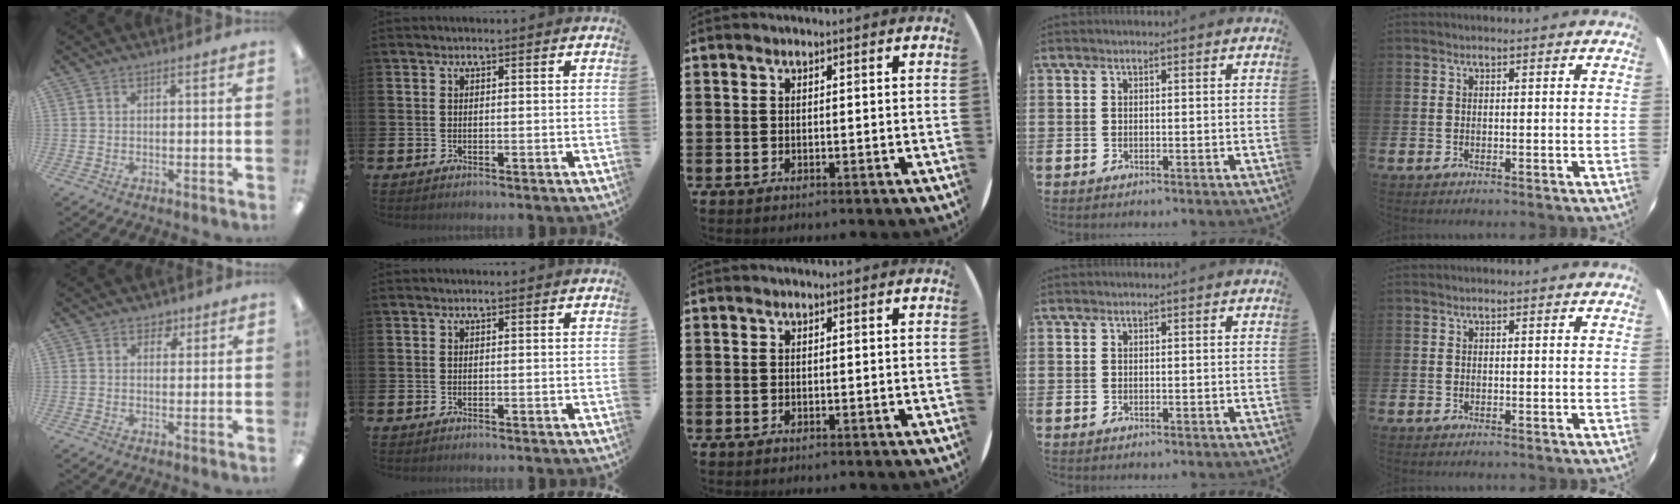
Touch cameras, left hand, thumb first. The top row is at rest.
{"thumb": {"total": 2.7, "force": [1.6, 1.9, 1.1], "torque": [-0.002, -0.005, 0.024]}}